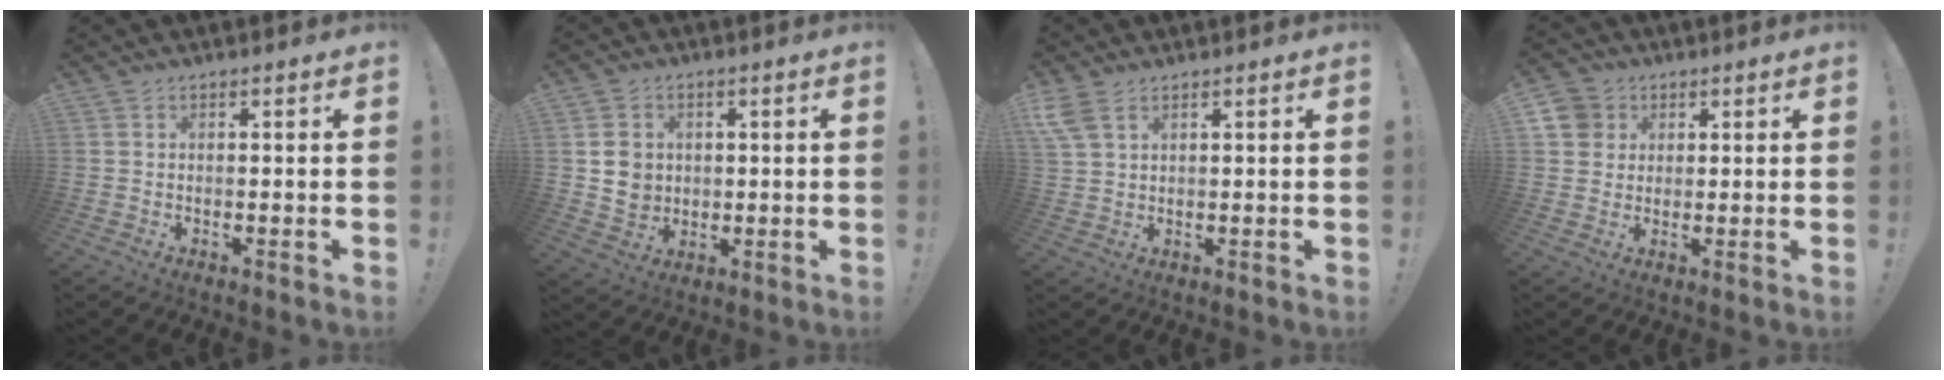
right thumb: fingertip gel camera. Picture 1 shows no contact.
{"total": 7.5, "force": [1.4, 6.7, 3.2], "torque": [-0.048, 0.000, 0.031]}
{"total": 5.5, "force": [3.0, 2.9, 3.6], "torque": [-0.071, -0.009, 0.060]}
{"total": 6.0, "force": [2.2, 5.4, 1.3], "torque": [-0.022, -0.007, 0.045]}